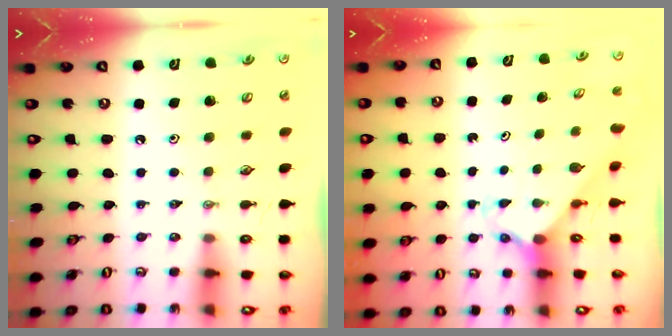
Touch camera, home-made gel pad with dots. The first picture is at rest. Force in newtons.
{"total": 2.3, "press": 2.3, "slide": 0.2}